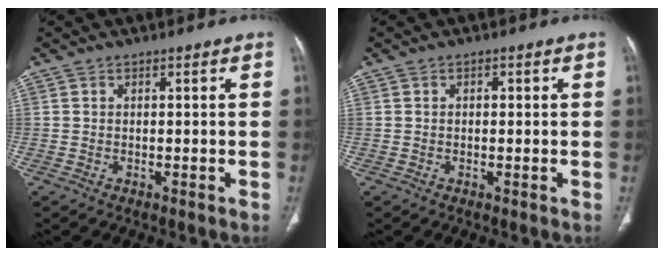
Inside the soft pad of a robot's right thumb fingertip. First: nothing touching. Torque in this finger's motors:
{"motor_torque": [-0.01, -0.24, -0.42, 0.22, 0.04]}